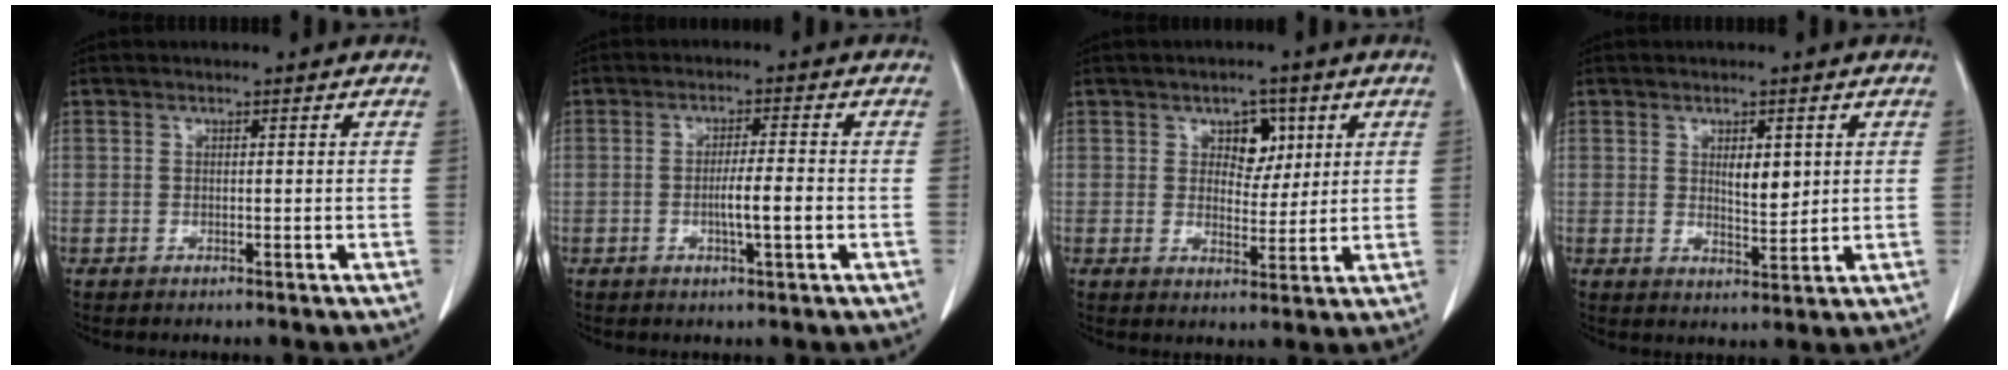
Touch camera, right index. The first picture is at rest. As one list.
[{"total": 4.4, "force": [-0.9, 0.1, 4.3], "torque": [-0.072, -0.002, -0.014]}, {"total": 5.1, "force": [2.1, 3.2, 3.3], "torque": [-0.042, 0.007, 0.032]}, {"total": 4.0, "force": [1.2, 1.6, 3.5], "torque": [-0.058, -0.007, 0.021]}]